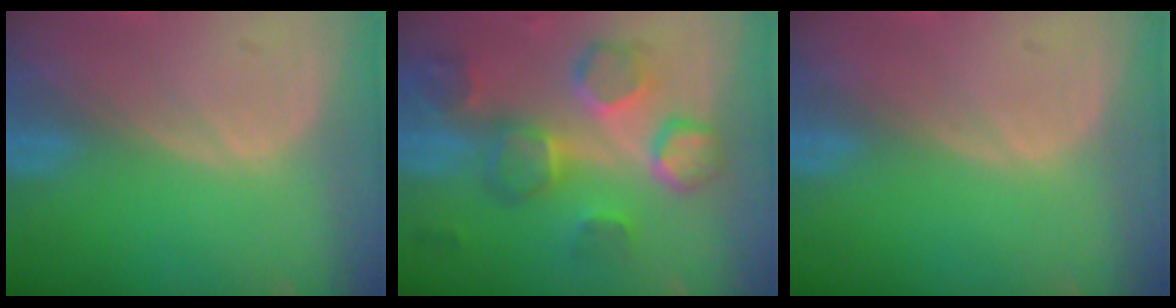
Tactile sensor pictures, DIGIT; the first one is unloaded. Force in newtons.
{"total": 8.9, "press": 8.8, "slide": 0.9}
{"total": 0.0}